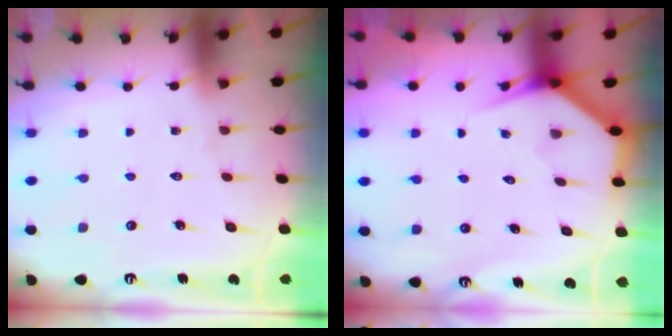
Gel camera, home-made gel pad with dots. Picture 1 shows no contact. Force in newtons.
{"total": 3.3, "press": 3.3, "slide": 0.2}